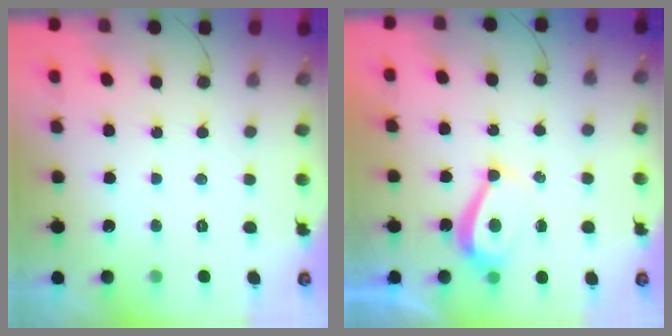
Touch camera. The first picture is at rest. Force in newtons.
{"total": 5.5, "press": 5.4, "slide": 0.8}